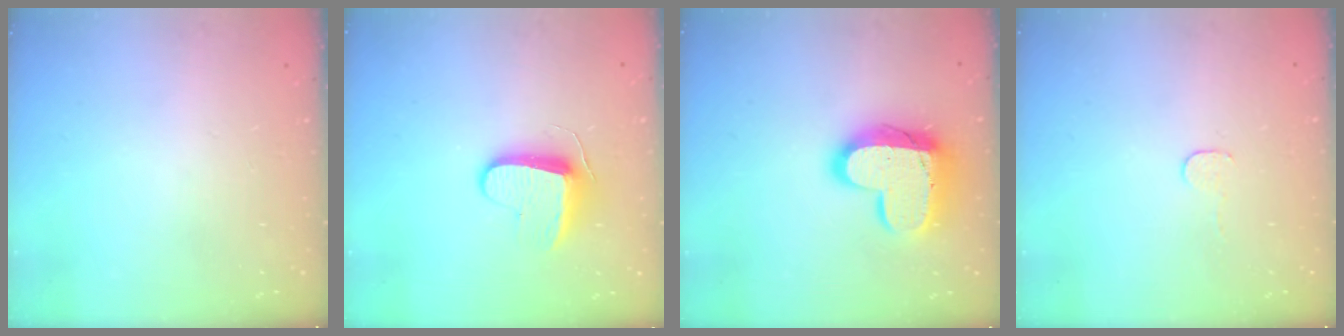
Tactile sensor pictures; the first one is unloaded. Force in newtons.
{"total": 9.2, "press": 9.2, "slide": 0.7}
{"total": 16.3, "press": 16.2, "slide": 1.4}
{"total": 2.7, "press": 2.7, "slide": 0.2}